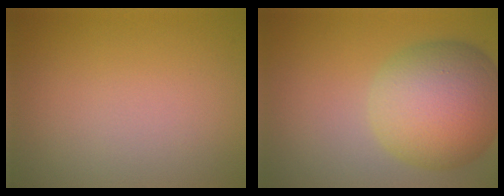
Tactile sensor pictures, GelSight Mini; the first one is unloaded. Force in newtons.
{"total": 9.6, "press": 9.6, "slide": 0.5}